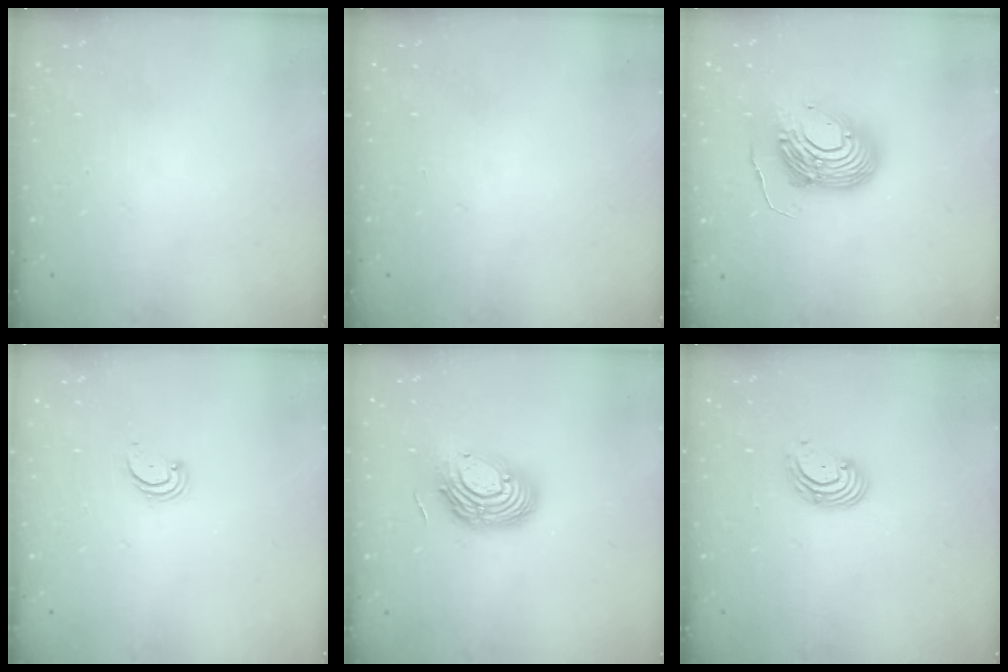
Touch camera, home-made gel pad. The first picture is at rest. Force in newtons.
{"total": 0.0}
{"total": 14.4, "press": 14.4, "slide": 1.1}
{"total": 2.2, "press": 2.2, "slide": 0.2}
{"total": 13.0, "press": 12.9, "slide": 1.0}
{"total": 2.8, "press": 2.8, "slide": 0.2}